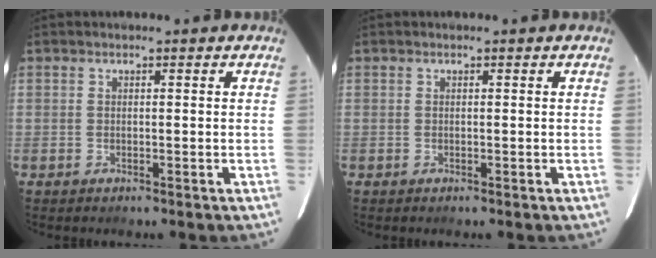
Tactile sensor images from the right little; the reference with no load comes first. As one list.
[{"total": 0.0}]